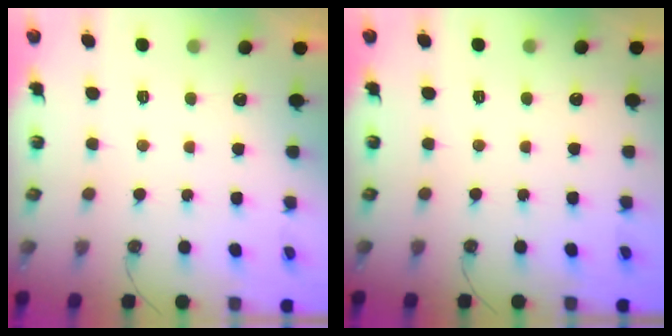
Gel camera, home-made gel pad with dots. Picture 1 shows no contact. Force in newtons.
{"total": 0.0}